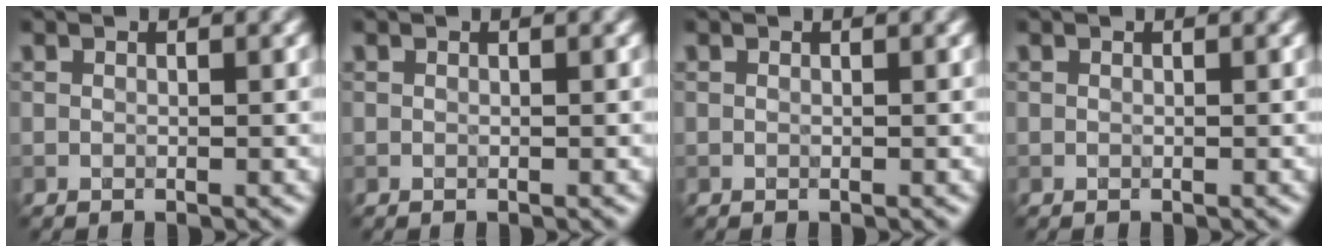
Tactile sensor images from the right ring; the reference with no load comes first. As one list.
[{"total": 0.0}, {"total": 0.0}, {"total": 0.0}]